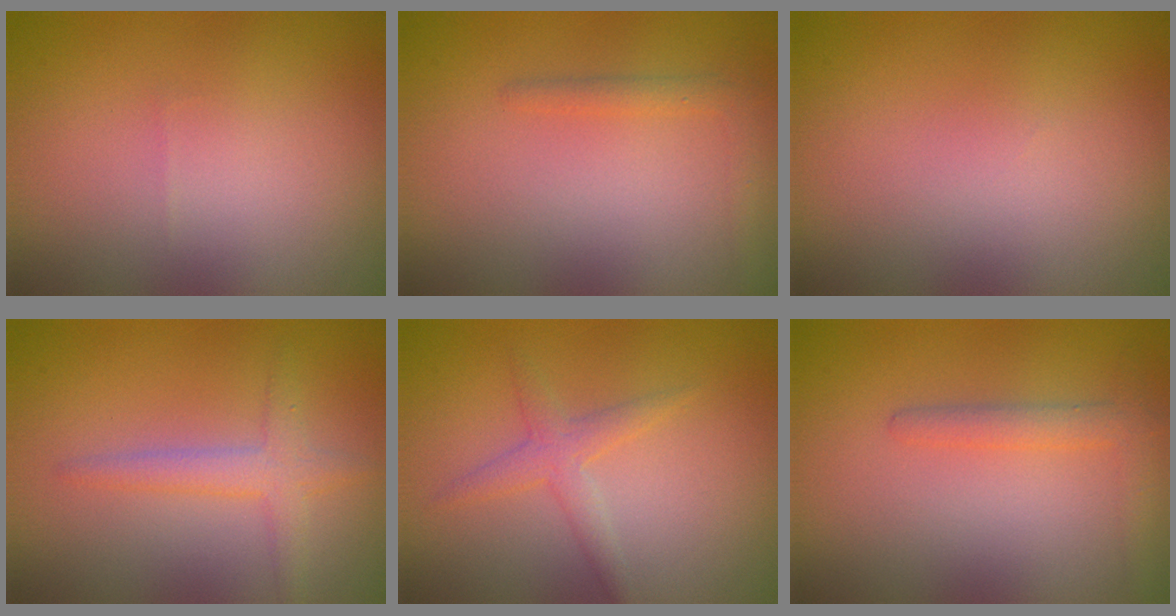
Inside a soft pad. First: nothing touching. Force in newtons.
{"total": 1.4, "press": 1.4, "slide": 0.1}
{"total": 0.0}
{"total": 2.4, "press": 2.4, "slide": 0.1}
{"total": 2.0, "press": 2.0, "slide": 0.2}
{"total": 2.0, "press": 2.0, "slide": 0.2}